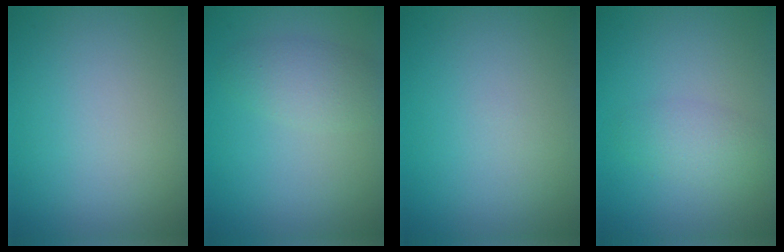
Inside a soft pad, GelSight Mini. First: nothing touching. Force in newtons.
{"total": 2.7, "press": 2.7, "slide": 0.0}
{"total": 0.0}
{"total": 2.2, "press": 2.2, "slide": 0.1}